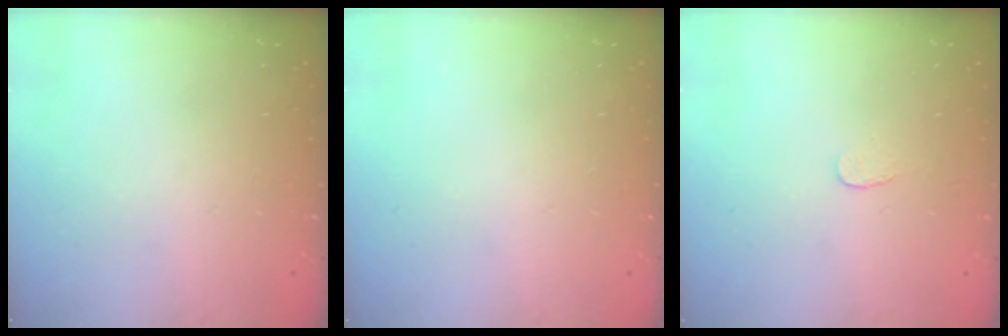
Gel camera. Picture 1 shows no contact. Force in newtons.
{"total": 0.0}
{"total": 3.0, "press": 3.0, "slide": 0.2}